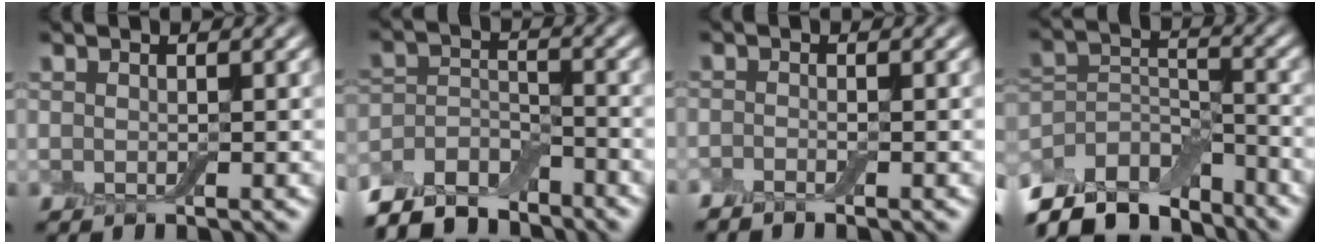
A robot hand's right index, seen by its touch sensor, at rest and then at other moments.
{"total": 7.1, "force": [-6.0, 2.8, 2.3], "torque": [-0.039, 0.001, -0.118]}
{"total": 1.1, "force": [-1.0, 0.1, 0.4], "torque": [-0.010, -0.005, -0.023]}
{"total": 9.9, "force": [-8.2, 4.1, 3.8], "torque": [-0.076, 0.009, -0.148]}